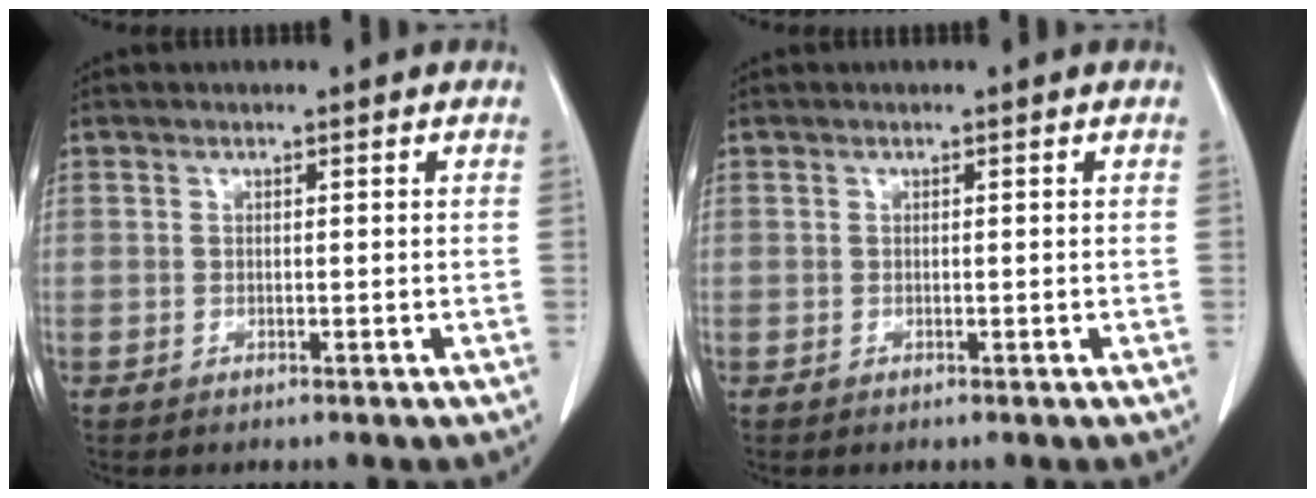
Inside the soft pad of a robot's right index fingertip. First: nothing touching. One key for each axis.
{"total": 0.0}